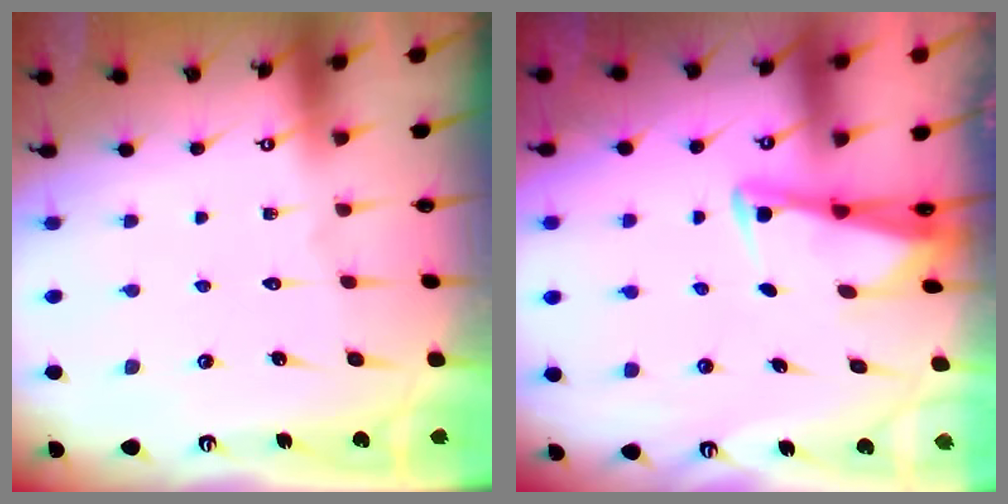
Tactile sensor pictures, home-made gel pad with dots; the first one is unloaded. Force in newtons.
{"total": 2.9, "press": 2.9, "slide": 0.2}